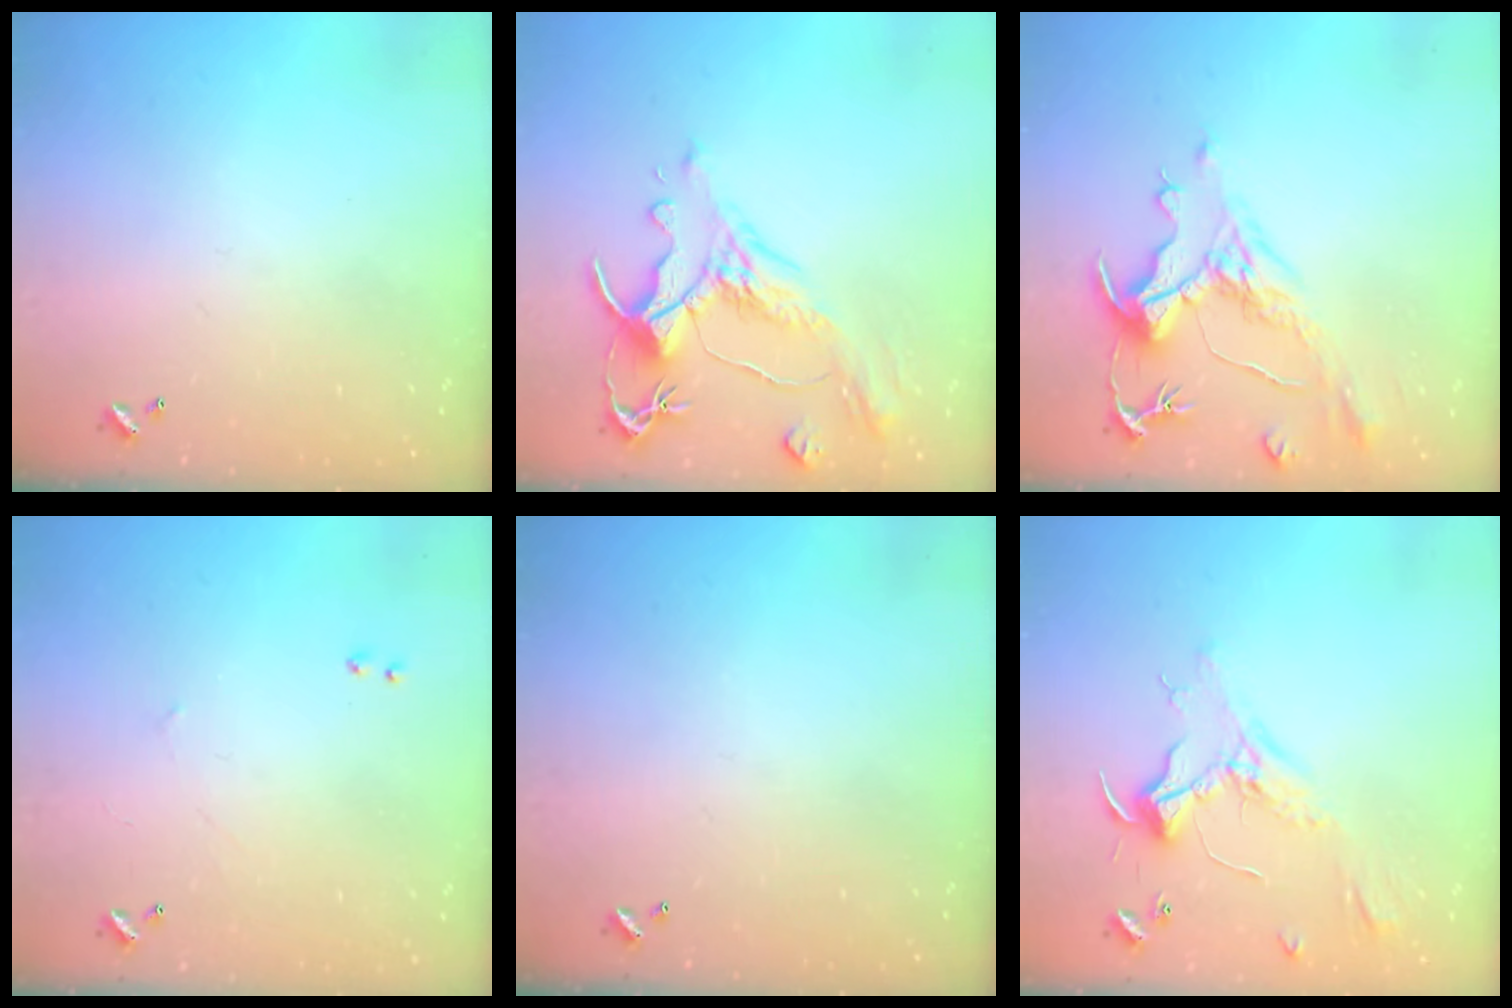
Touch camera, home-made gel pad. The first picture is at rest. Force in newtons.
{"total": 1.5, "press": 0.1, "slide": 1.5}
{"total": 1.4, "press": 0.2, "slide": 1.4}
{"total": 2.5, "press": 2.4, "slide": 0.4}
{"total": 0.0}
{"total": 2.3, "press": 2.2, "slide": 0.8}